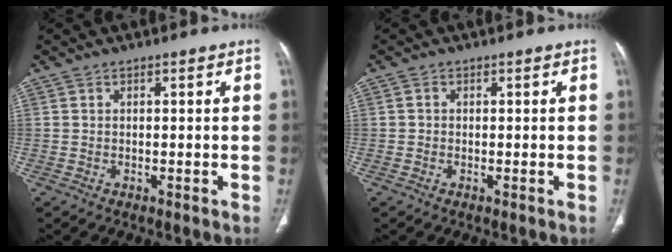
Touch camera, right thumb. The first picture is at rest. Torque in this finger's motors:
{"motor_torque": [-0.64, -0.07, -0.10, 0.10, 0.04]}